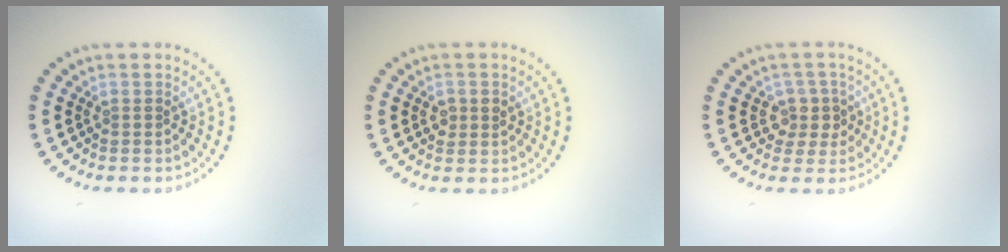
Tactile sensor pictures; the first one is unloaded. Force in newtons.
{"total": 1.4, "press": 1.4, "slide": 0.2}
{"total": 2.3, "press": 2.0, "slide": 1.1}